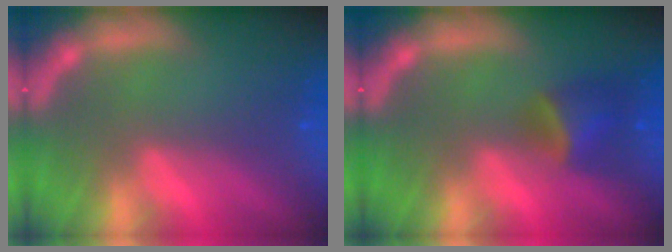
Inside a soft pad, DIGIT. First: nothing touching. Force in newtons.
{"total": 3.4}